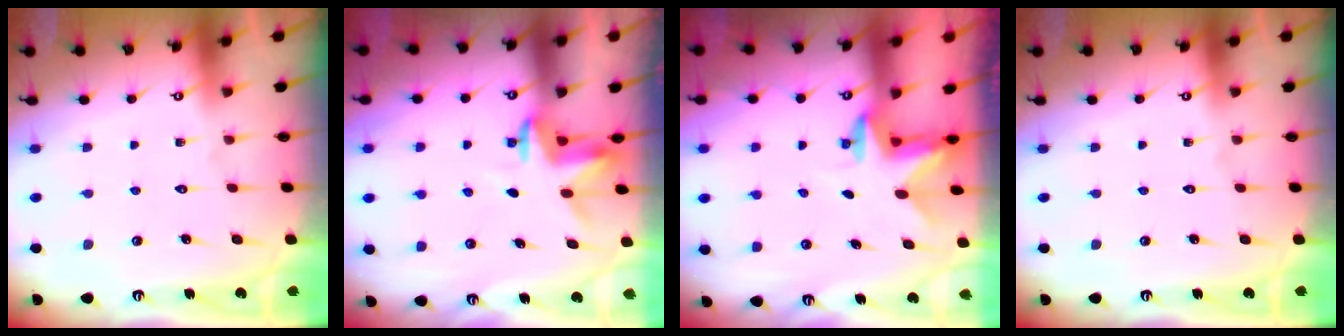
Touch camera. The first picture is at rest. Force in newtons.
{"total": 3.5, "press": 3.4, "slide": 0.3}
{"total": 2.4, "press": 2.4, "slide": 0.3}
{"total": 0.0}